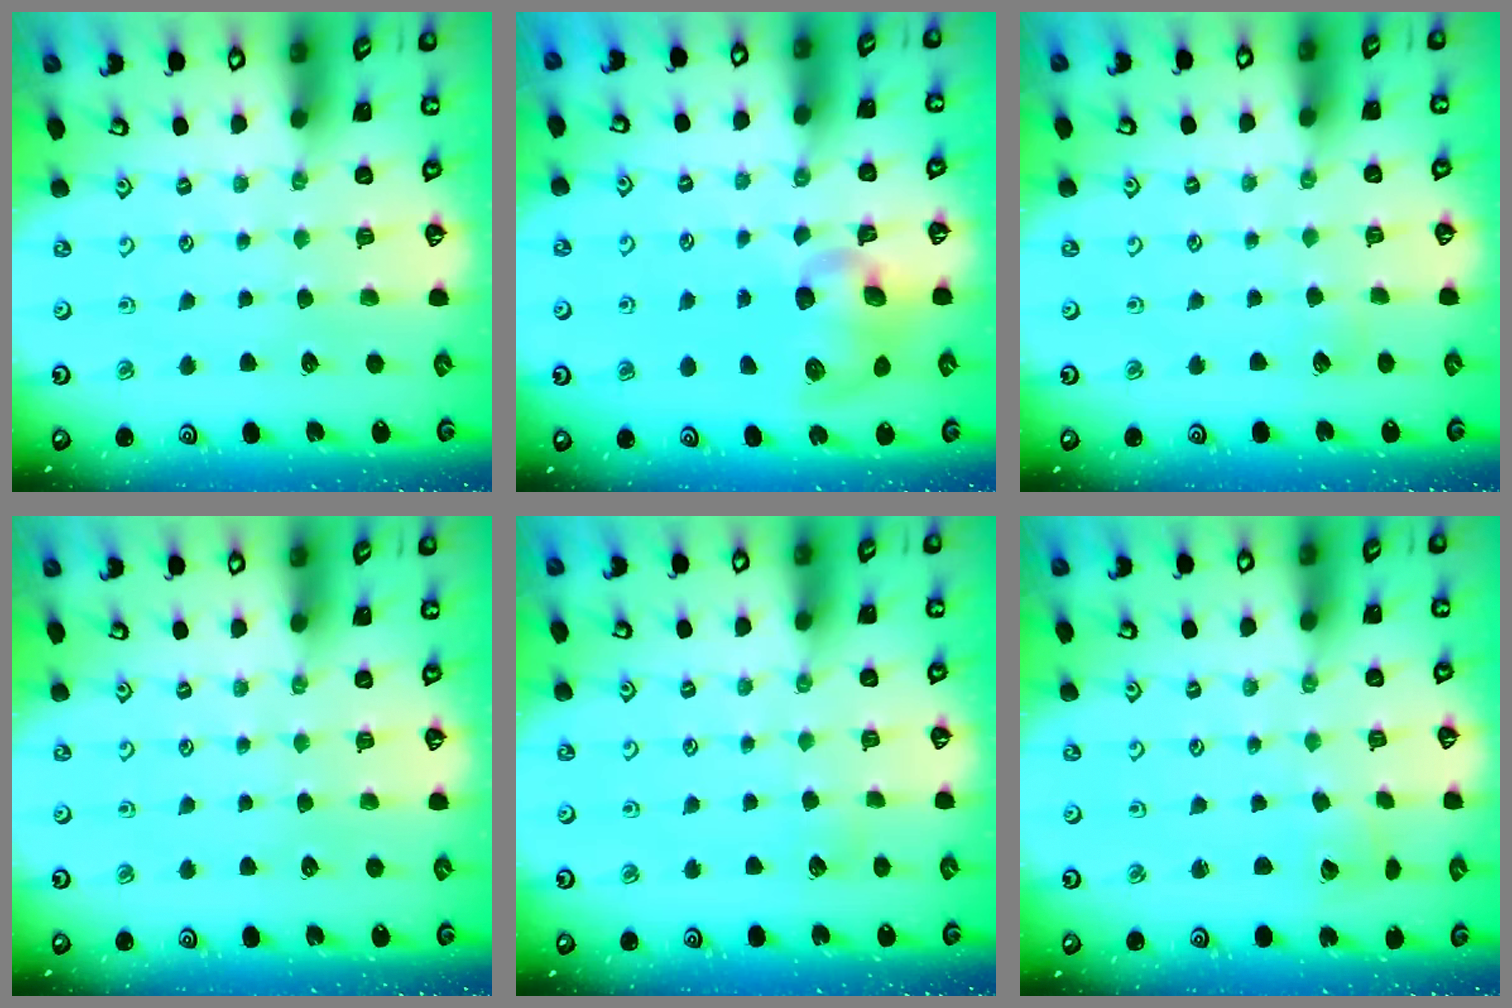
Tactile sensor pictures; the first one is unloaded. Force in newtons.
{"total": 9.6, "press": 9.6, "slide": 1.2}
{"total": 1.8, "press": 1.8, "slide": 0.2}
{"total": 0.0}
{"total": 2.9, "press": 2.9, "slide": 0.4}
{"total": 2.1, "press": 2.1, "slide": 0.2}